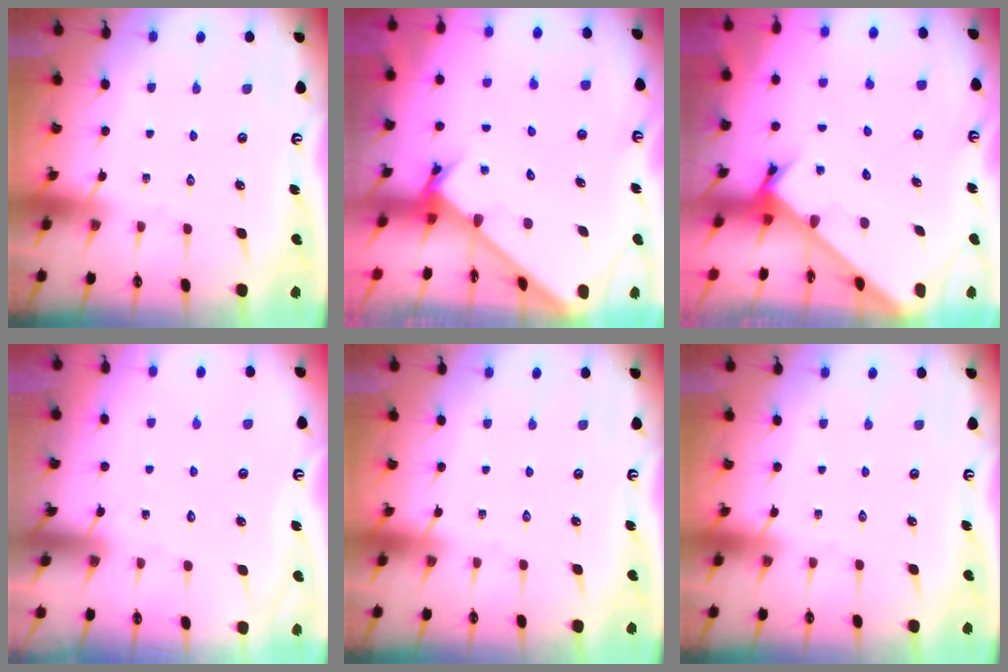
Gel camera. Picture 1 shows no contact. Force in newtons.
{"total": 2.6, "press": 2.6, "slide": 0.3}
{"total": 2.2, "press": 2.2, "slide": 0.2}
{"total": 5.8, "press": 5.8, "slide": 0.5}
{"total": 0.0}
{"total": 0.0}